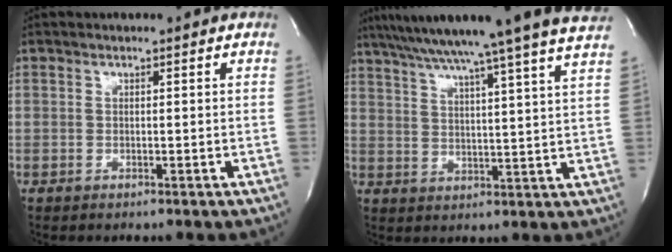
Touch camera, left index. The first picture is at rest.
{"total": 23.6, "force": [20.1, -1.8, 12.3], "torque": [-0.214, -0.018, 0.271]}